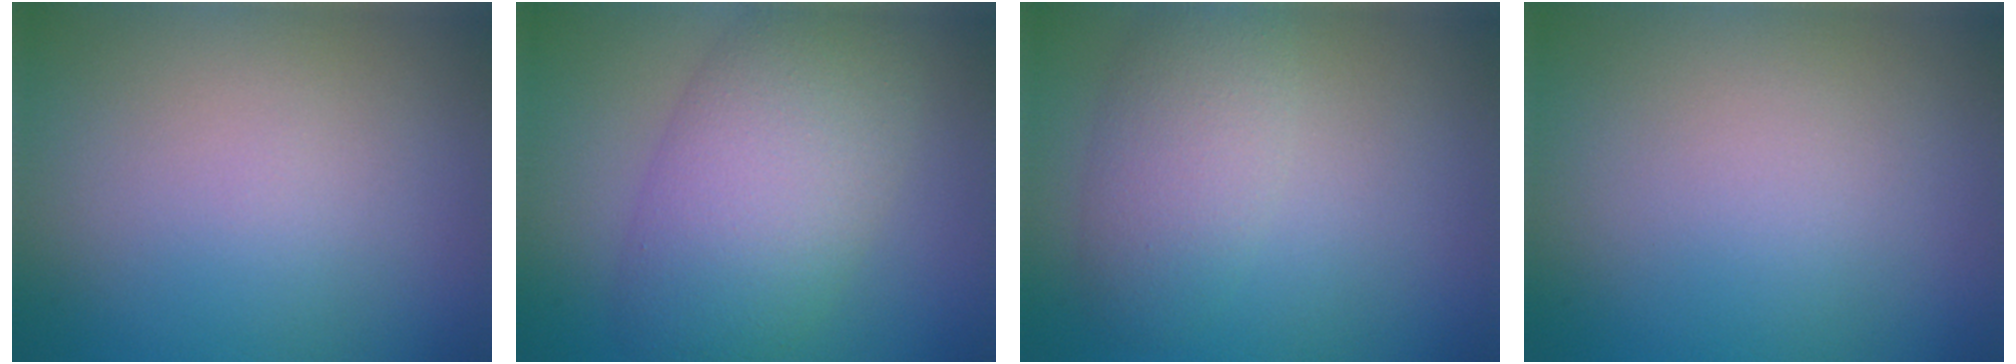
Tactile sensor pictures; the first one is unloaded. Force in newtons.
{"total": 8.6, "press": 8.6, "slide": 0.2}
{"total": 4.1, "press": 4.1, "slide": 0.1}
{"total": 0.0}